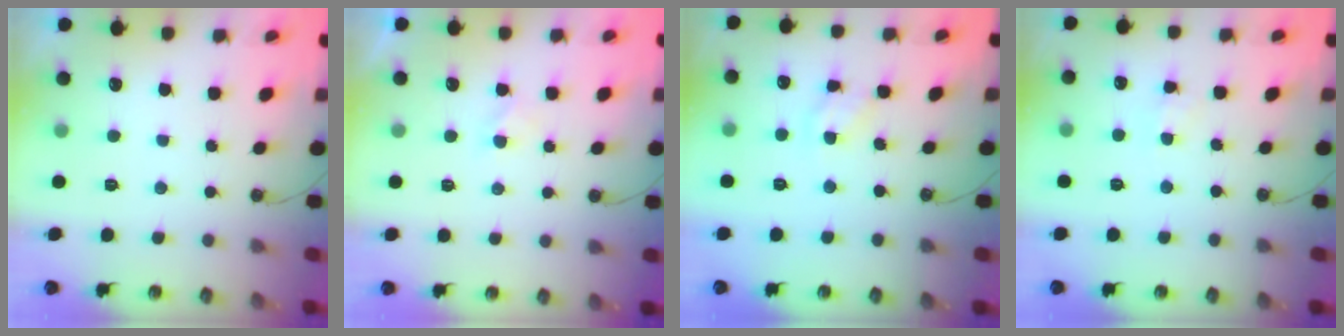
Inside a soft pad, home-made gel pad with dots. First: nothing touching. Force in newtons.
{"total": 1.5, "press": 1.4, "slide": 0.4}
{"total": 7.3, "press": 7.3, "slide": 0.4}
{"total": 1.9, "press": 1.9, "slide": 0.1}